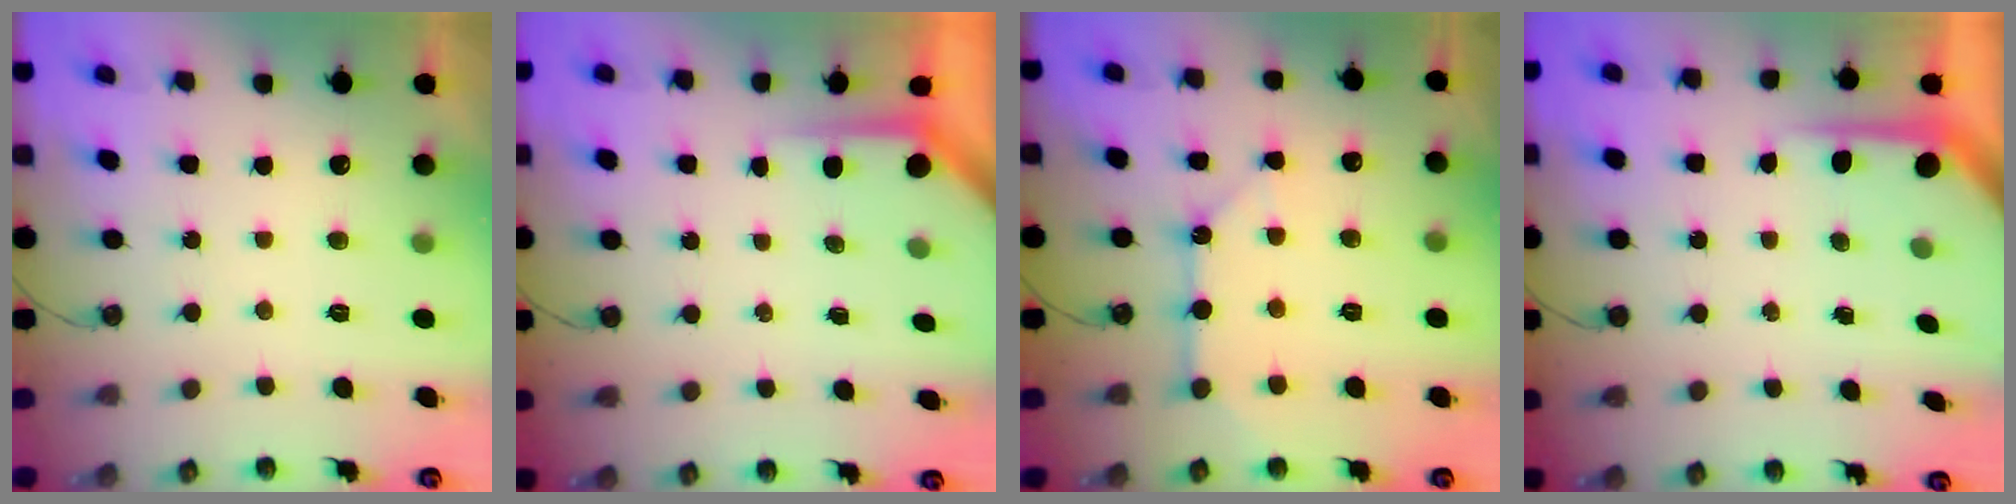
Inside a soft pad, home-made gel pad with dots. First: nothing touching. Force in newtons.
{"total": 3.4, "press": 3.4, "slide": 0.3}
{"total": 9.3, "press": 9.3, "slide": 1.0}
{"total": 4.7, "press": 4.6, "slide": 0.7}